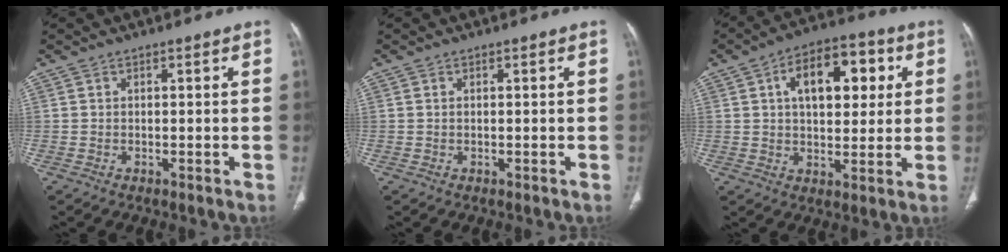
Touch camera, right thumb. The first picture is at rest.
{"total": 0.0}
{"total": 14.4, "force": [4.1, 8.1, 11.2], "torque": [-0.136, 0.012, 0.060]}